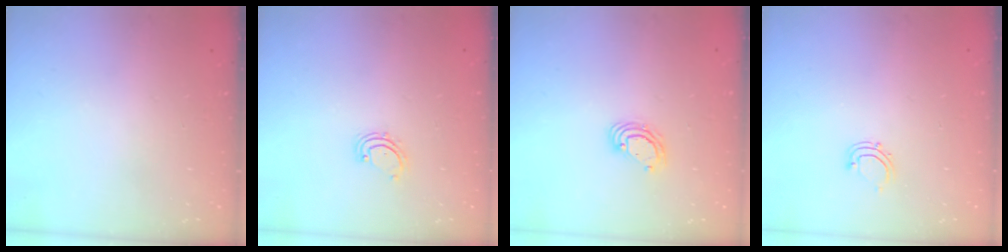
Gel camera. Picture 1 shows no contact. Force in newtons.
{"total": 2.6, "press": 2.6, "slide": 0.3}
{"total": 4.5, "press": 4.5, "slide": 0.1}
{"total": 3.7, "press": 3.6, "slide": 0.8}